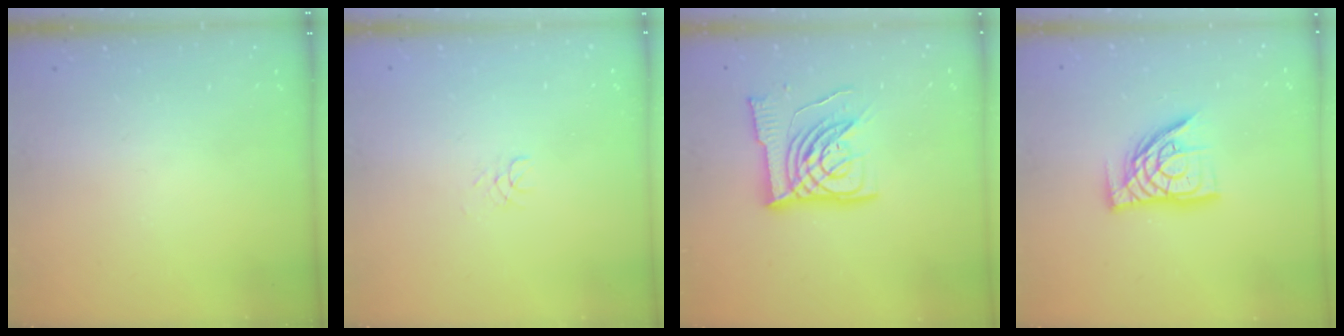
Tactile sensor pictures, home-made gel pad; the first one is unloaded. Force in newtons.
{"total": 1.7, "press": 1.7, "slide": 0.2}
{"total": 15.3, "press": 15.2, "slide": 2.0}
{"total": 13.3, "press": 13.2, "slide": 1.5}